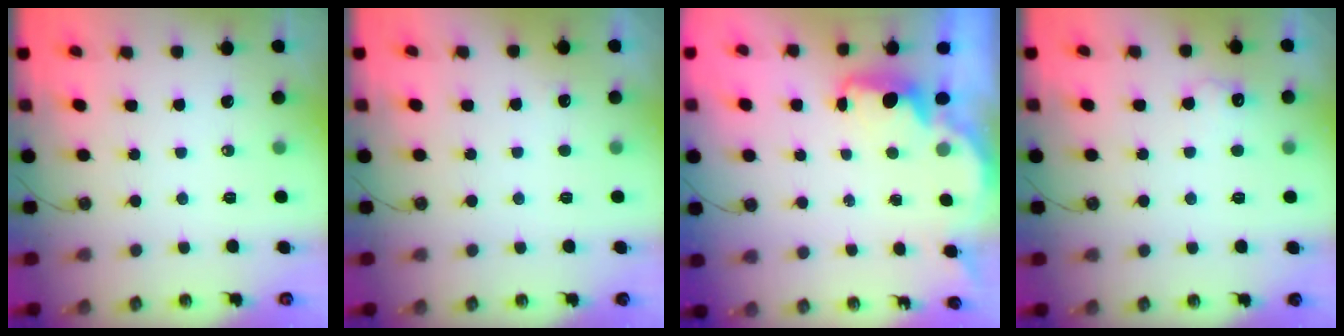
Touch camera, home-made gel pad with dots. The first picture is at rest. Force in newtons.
{"total": 2.6, "press": 2.4, "slide": 1.0}
{"total": 1.8, "press": 1.7, "slide": 0.7}
{"total": 7.1, "press": 7.0, "slide": 1.3}